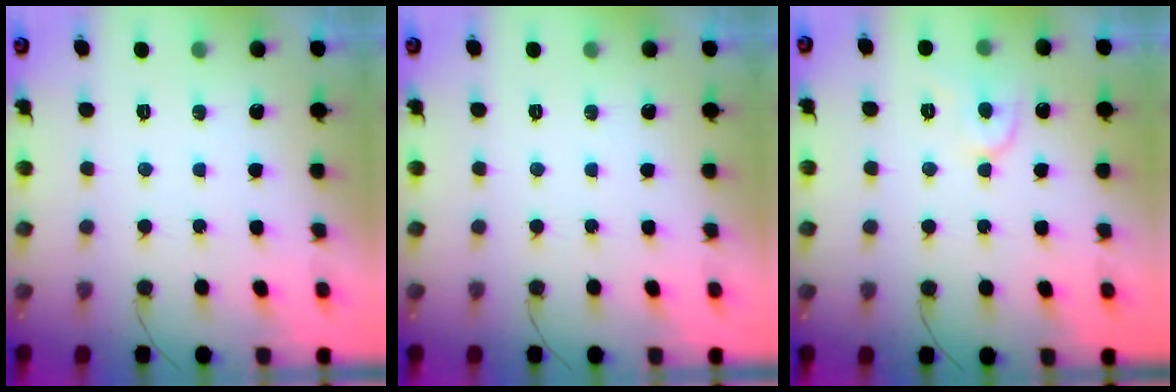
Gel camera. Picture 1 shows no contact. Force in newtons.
{"total": 0.0}
{"total": 7.5, "press": 7.4, "slide": 1.0}